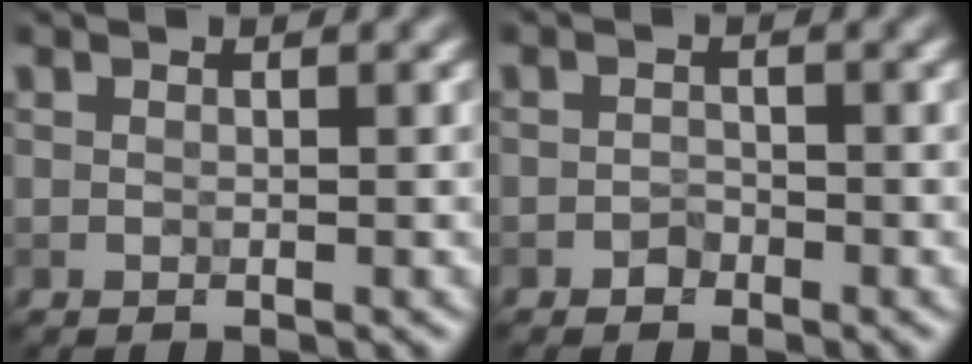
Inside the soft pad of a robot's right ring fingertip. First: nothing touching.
{"total": 0.9, "force": [-0.7, 0.5, 0.1], "torque": [0.003, 0.008, -0.013]}